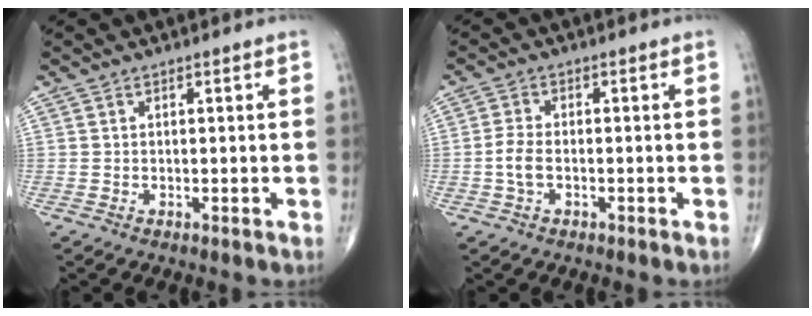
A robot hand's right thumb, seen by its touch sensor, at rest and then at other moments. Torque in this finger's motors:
{"motor_torque": [-0.35, 0.28, 0.43, -0.02, 0.11]}